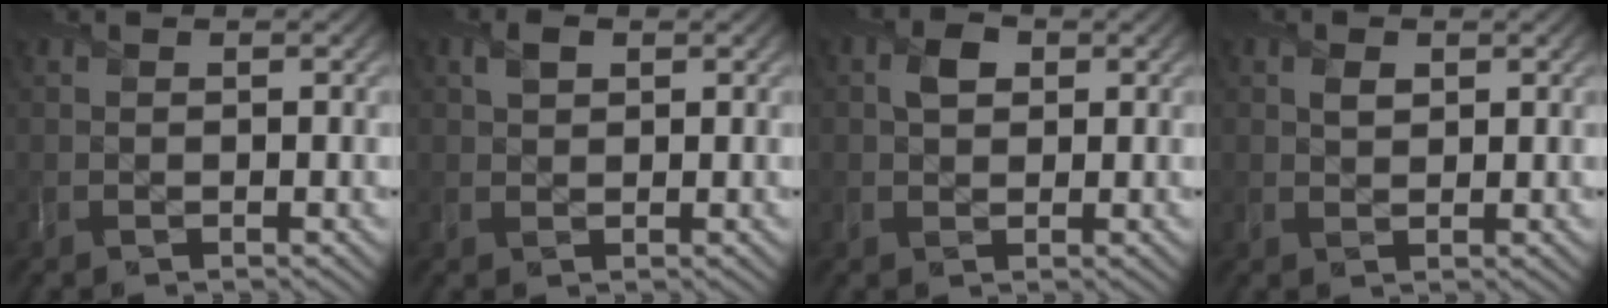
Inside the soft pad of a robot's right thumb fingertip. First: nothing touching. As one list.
[{"total": 1.5, "force": [0.7, 1.0, 0.7], "torque": [-0.017, 0.004, 0.013]}, {"total": 2.4, "force": [0.6, 2.0, 1.2], "torque": [-0.029, 0.001, 0.009]}, {"total": 1.3, "force": [0.6, 1.0, 0.6], "torque": [-0.013, -0.002, 0.013]}]